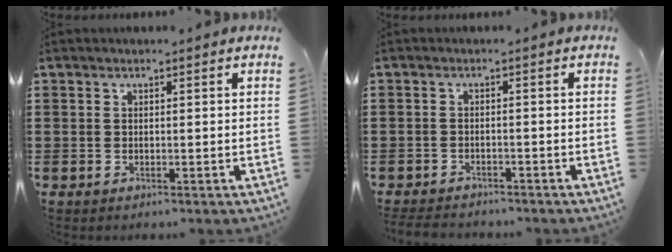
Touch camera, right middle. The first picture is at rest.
{"total": 2.3, "force": [-2.2, 0.5, 0.0], "torque": [-0.007, -0.001, -0.049]}